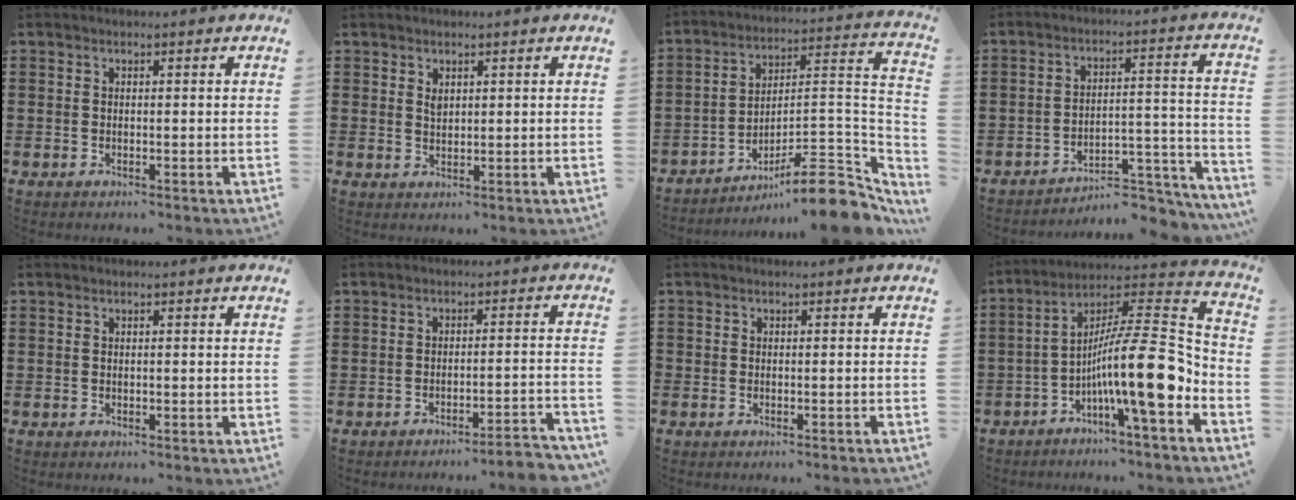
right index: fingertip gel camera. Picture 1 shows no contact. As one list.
[{"total": 1.3, "force": [0.8, 0.7, 0.7], "torque": [-0.015, 0.004, 0.015]}, {"total": 11.0, "force": [-8.1, 2.5, 6.9], "torque": [-0.089, 0.022, -0.153]}, {"total": 5.3, "force": [-4.9, 1.1, 1.6], "torque": [-0.025, 0.006, -0.097]}, {"total": 0.0}, {"total": 3.5, "force": [-3.2, -0.3, 1.4], "torque": [-0.025, -0.009, -0.066]}, {"total": 0.9, "force": [-0.9, 0.0, 0.0], "torque": [-0.003, -0.001, -0.019]}, {"total": 15.2, "force": [-4.1, 2.8, 14.3], "torque": [-0.238, -0.024, -0.079]}]